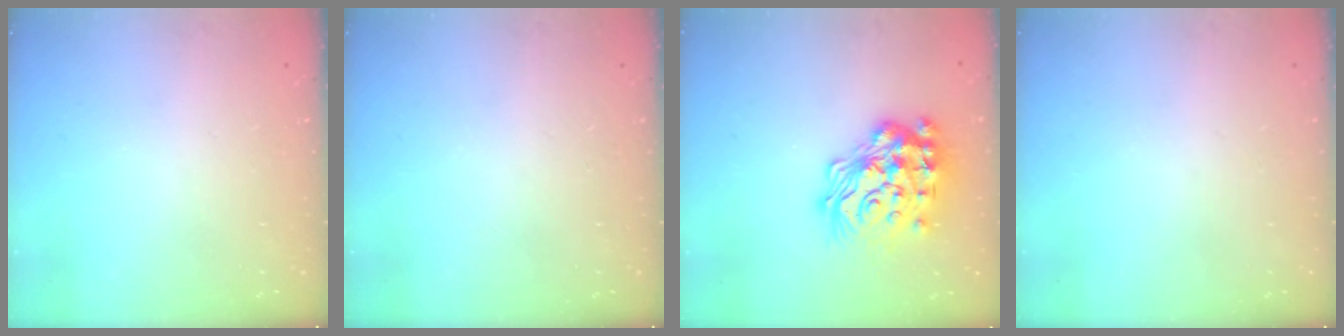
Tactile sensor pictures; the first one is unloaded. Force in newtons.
{"total": 0.0}
{"total": 24.6, "press": 24.5, "slide": 1.8}
{"total": 0.0}